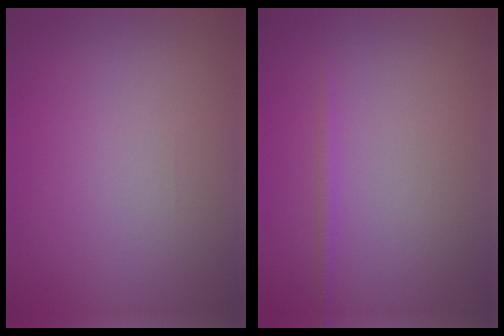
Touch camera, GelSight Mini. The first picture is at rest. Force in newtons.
{"total": 0.8, "press": 0.8, "slide": 0.1}